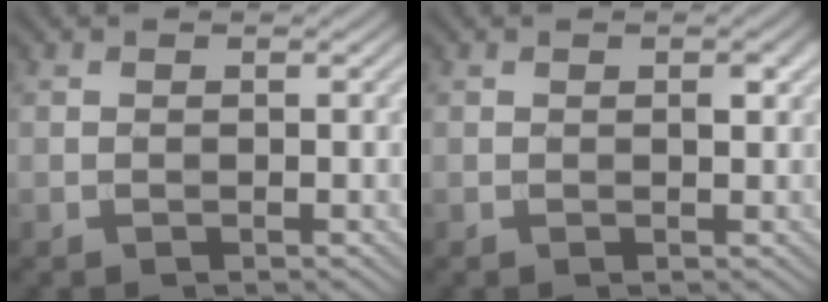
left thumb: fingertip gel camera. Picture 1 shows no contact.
{"total": 1.1, "force": [0.2, 0.4, 1.0], "torque": [-0.011, -0.002, 0.005]}